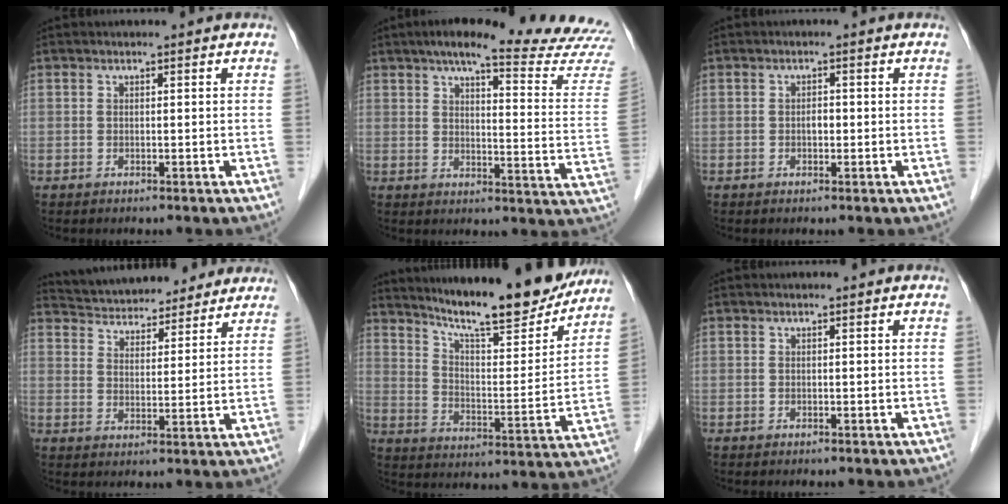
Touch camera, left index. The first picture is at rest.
{"total": 21.7, "force": [19.7, 0.4, 9.2], "torque": [-0.120, -0.077, 0.227]}
{"total": 1.2, "force": [-0.2, 0.7, 1.0], "torque": [-0.015, 0.003, -0.005]}
{"total": 16.2, "force": [15.0, 4.7, 4.0], "torque": [-0.062, 0.029, 0.217]}
{"total": 20.3, "force": [18.0, 2.1, 9.0], "torque": [-0.137, -0.031, 0.259]}
{"total": 0.0}